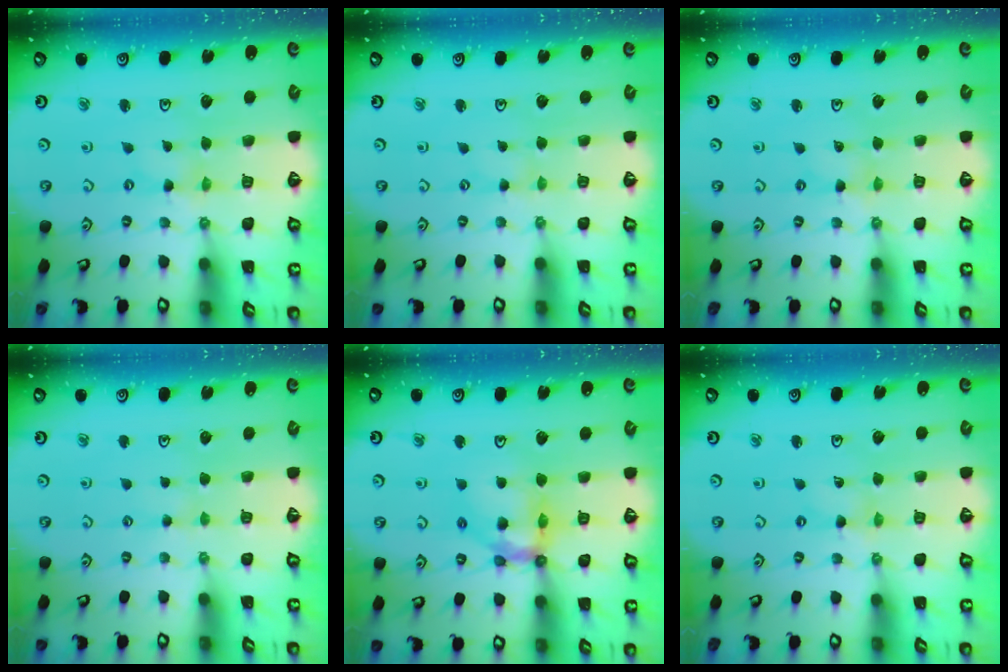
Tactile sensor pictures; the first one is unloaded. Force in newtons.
{"total": 0.0}
{"total": 0.0}
{"total": 2.1, "press": 2.1, "slide": 0.3}
{"total": 11.7, "press": 11.5, "slide": 1.6}
{"total": 0.0}